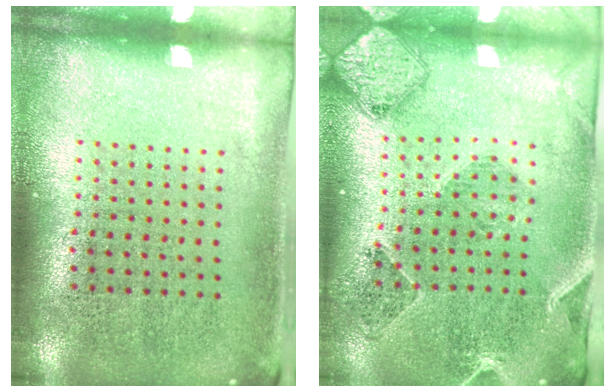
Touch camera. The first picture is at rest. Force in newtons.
{"total": 0.6, "press": 0.5, "slide": 0.3}